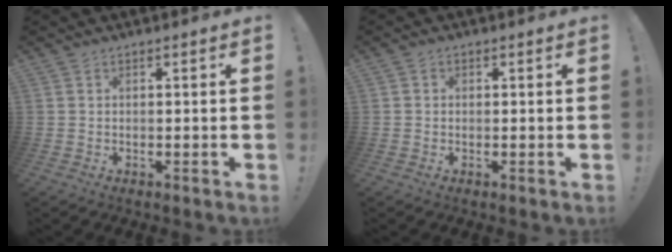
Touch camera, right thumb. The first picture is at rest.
{"total": 1.2, "force": [-0.1, 1.1, 0.5], "torque": [-0.004, 0.002, -0.004]}